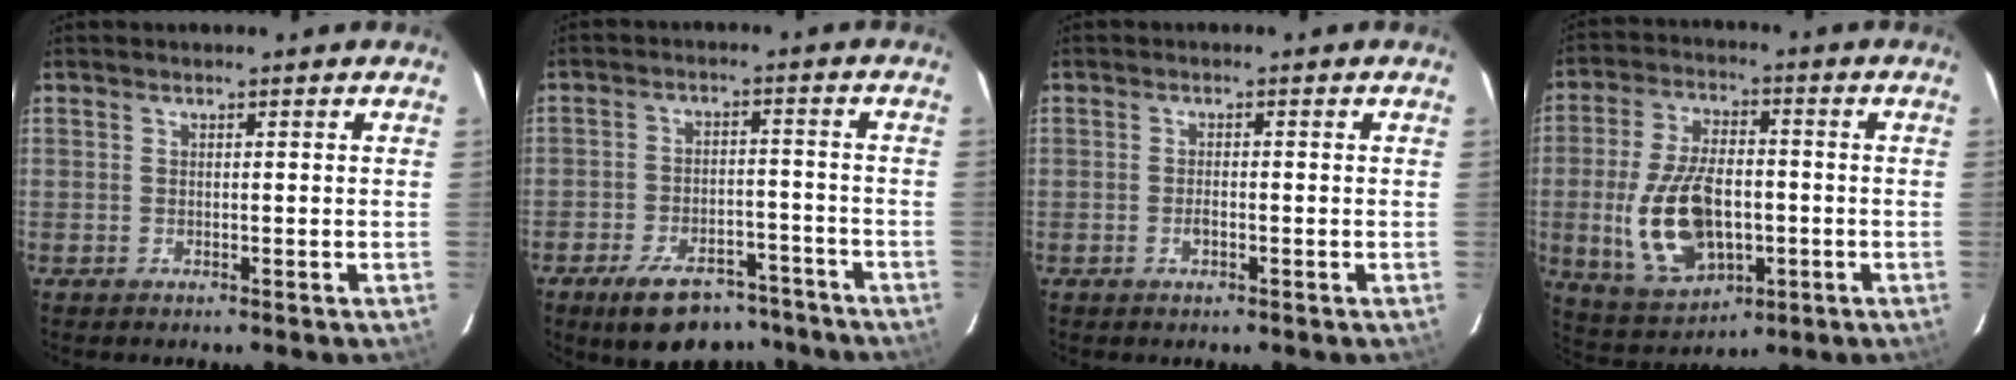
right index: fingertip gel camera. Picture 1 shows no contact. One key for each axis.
{"total": 14.3, "fx": -11.0, "fy": 6.2, "fz": 6.6, "tx": -0.132, "ty": 0.008, "tz": -0.149}
{"total": 1.5, "fx": -0.7, "fy": 0.8, "fz": 1.1, "tx": -0.023, "ty": 0.001, "tz": -0.012}
{"total": 15.9, "fx": -2.8, "fy": 9.0, "fz": 12.8, "tx": -0.270, "ty": -0.006, "tz": -0.031}